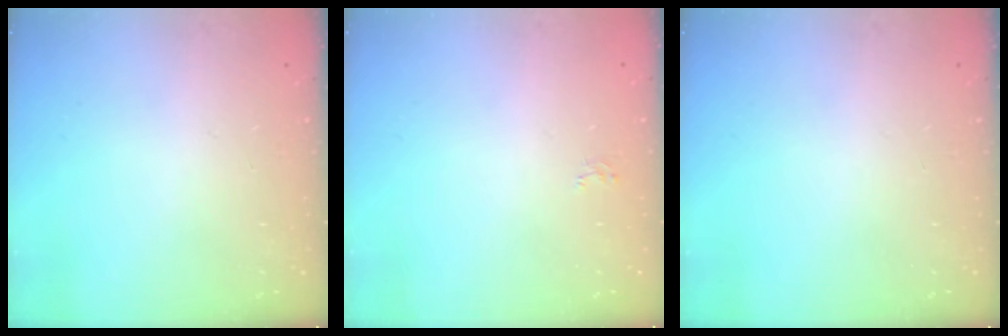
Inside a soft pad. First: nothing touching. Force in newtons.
{"total": 2.6, "press": 2.6, "slide": 0.2}
{"total": 0.0}